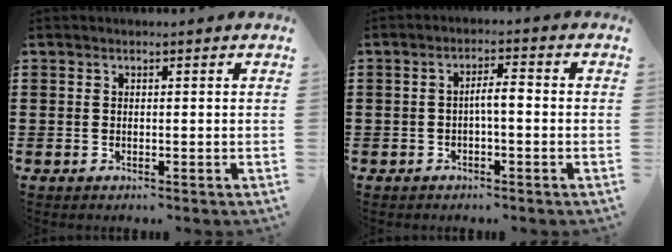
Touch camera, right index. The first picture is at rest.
{"total": 2.8, "force": [-0.6, 0.5, 2.7], "torque": [-0.050, 0.005, -0.014]}